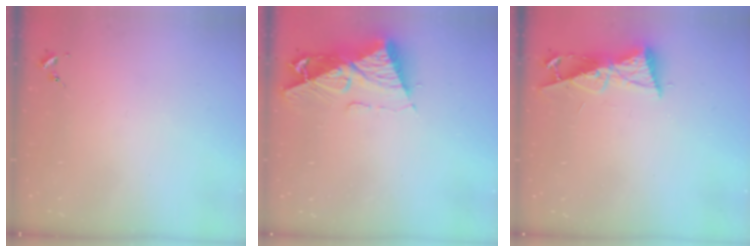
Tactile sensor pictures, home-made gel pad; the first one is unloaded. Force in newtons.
{"total": 11.4, "press": 11.3, "slide": 1.2}
{"total": 8.3, "press": 8.3, "slide": 0.8}